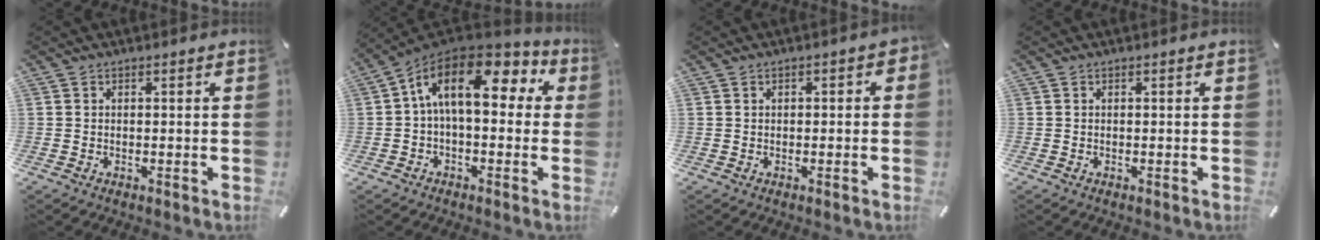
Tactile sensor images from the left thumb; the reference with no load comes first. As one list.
[{"total": 15.6, "force": [3.9, 7.9, 12.9], "torque": [-0.250, -0.009, 0.064]}, {"total": 1.3, "force": [-0.2, 0.8, 0.9], "torque": [-0.016, 0.004, -0.006]}, {"total": 0.0}]